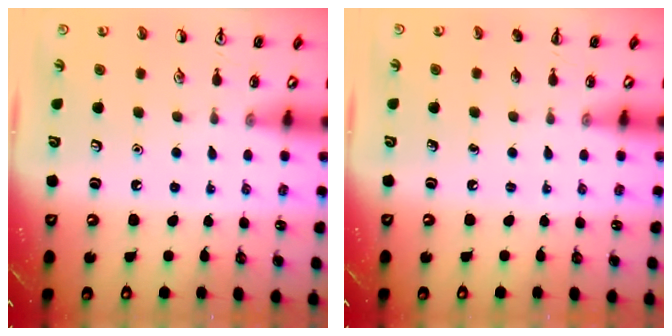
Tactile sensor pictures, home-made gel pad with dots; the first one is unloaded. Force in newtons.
{"total": 0.0}